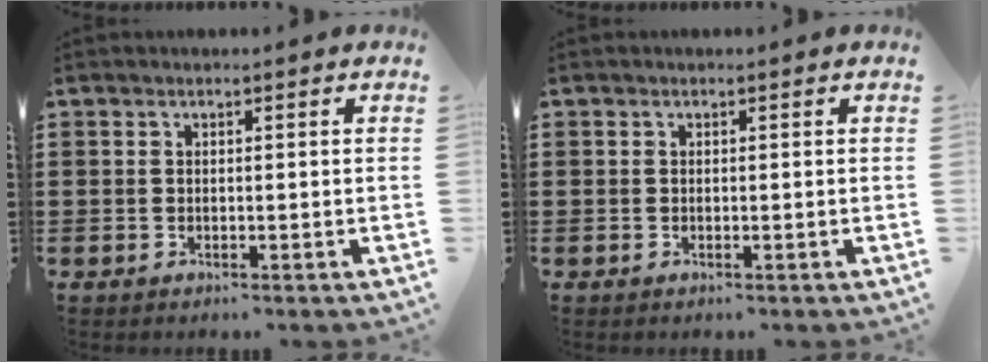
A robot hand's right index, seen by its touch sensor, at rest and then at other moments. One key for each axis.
{"total": 0.0}